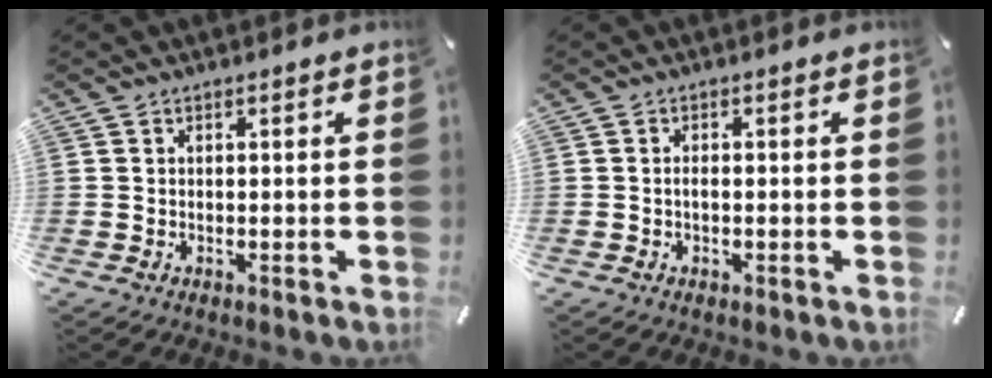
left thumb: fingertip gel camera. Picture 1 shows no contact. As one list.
[{"total": 1.2, "force": [-0.3, 0.7, 1.0], "torque": [-0.020, 0.001, -0.006]}]